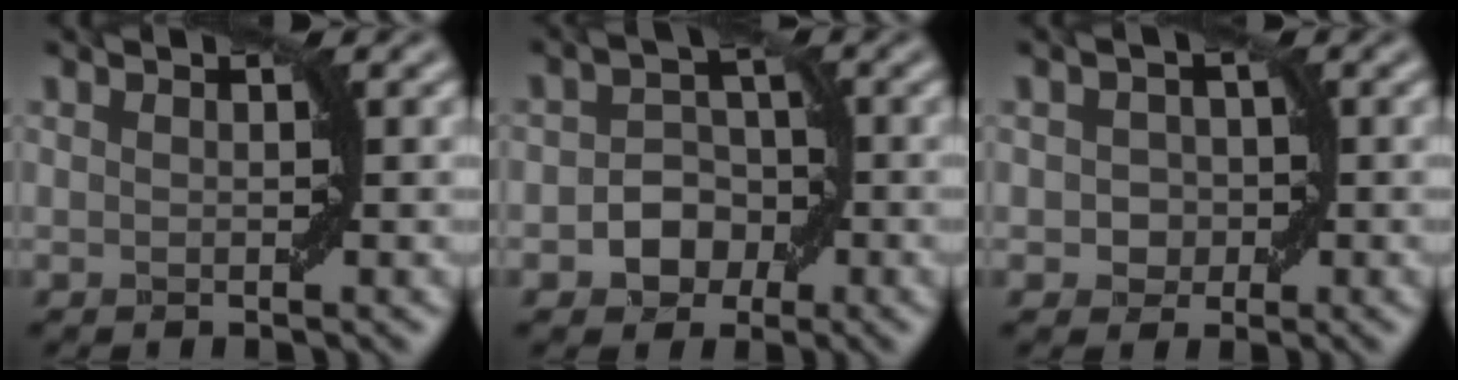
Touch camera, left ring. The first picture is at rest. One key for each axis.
{"total": 3.5, "fx": -1.3, "fy": 2.7, "fz": 1.7, "tx": -0.008, "ty": 0.007, "tz": -0.024}
{"total": 1.8, "fx": -0.2, "fy": 1.7, "fz": 0.7, "tx": -0.005, "ty": 0.000, "tz": -0.005}